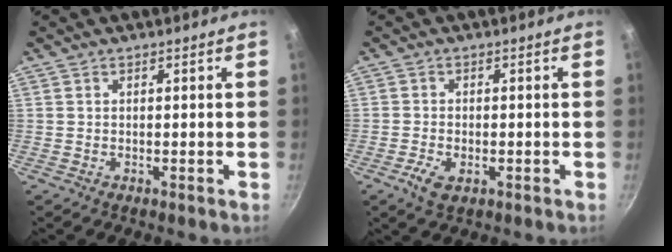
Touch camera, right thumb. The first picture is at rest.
{"total": 3.9, "force": [-1.7, 2.2, 2.7], "torque": [-0.053, 0.003, -0.028]}